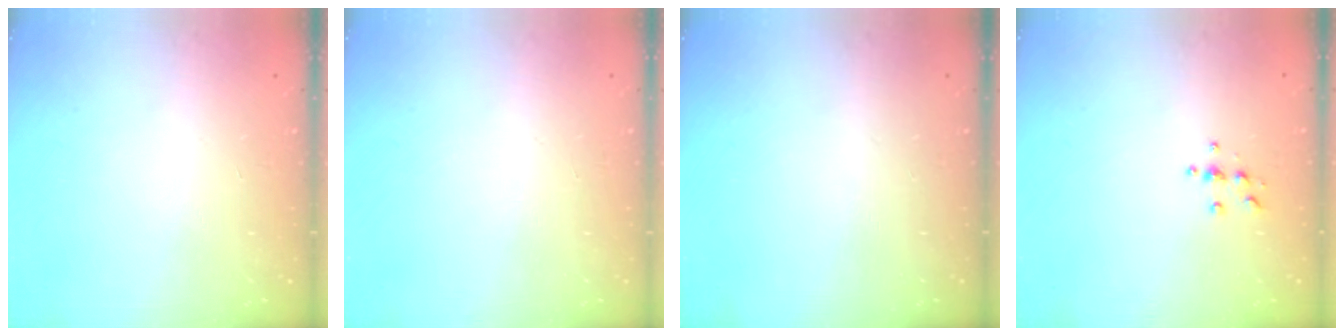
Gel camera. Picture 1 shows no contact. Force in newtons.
{"total": 0.0}
{"total": 0.0}
{"total": 3.8, "press": 3.8, "slide": 0.4}